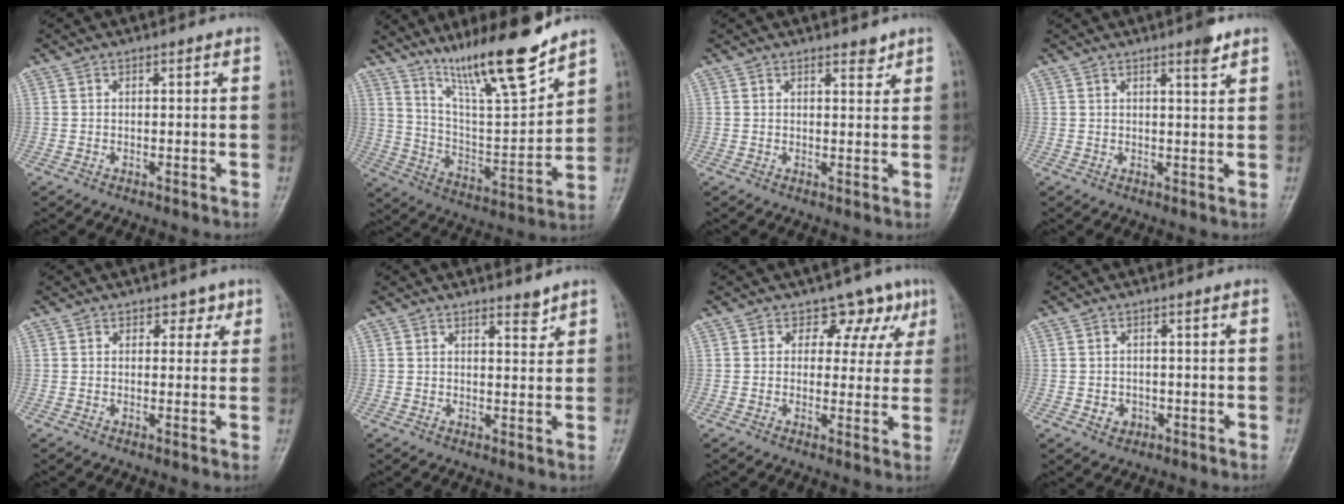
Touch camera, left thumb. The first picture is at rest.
{"total": 18.0, "force": [13.6, 2.5, 11.5], "torque": [-0.170, -0.083, 0.243]}
{"total": 1.9, "force": [1.6, 0.7, 0.8], "torque": [0.000, -0.011, 0.021]}
{"total": 2.7, "force": [1.9, 0.4, 1.9], "torque": [-0.025, -0.013, 0.027]}
{"total": 2.7, "force": [1.4, 2.1, 1.1], "torque": [0.014, -0.005, 0.014]}
{"total": 2.3, "force": [2.0, 0.7, 0.9], "torque": [-0.004, -0.017, 0.031]}
{"total": 7.0, "force": [3.7, 5.3, 2.6], "torque": [0.015, -0.010, 0.036]}
{"total": 2.5, "force": [-0.8, 2.1, 0.9], "torque": [-0.005, 0.004, -0.007]}